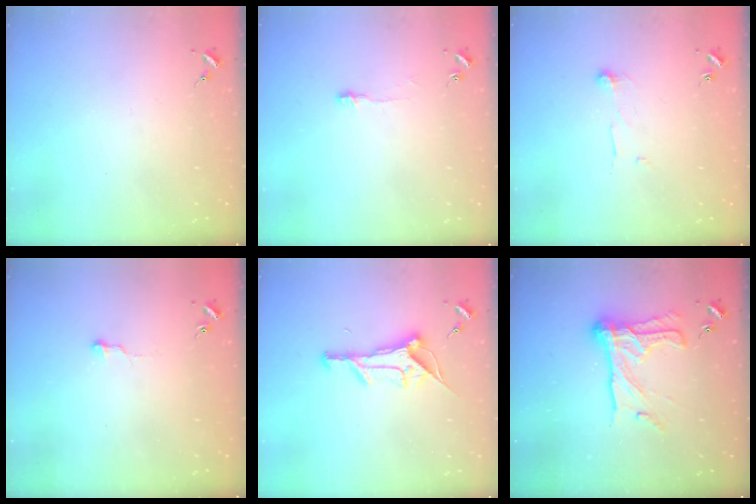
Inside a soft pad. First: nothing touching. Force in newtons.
{"total": 3.8, "press": 3.8, "slide": 0.2}
{"total": 5.6, "press": 5.6, "slide": 0.3}
{"total": 4.5, "press": 4.5, "slide": 0.5}
{"total": 12.8, "press": 12.8, "slide": 0.3}
{"total": 17.8, "press": 17.7, "slide": 1.8}